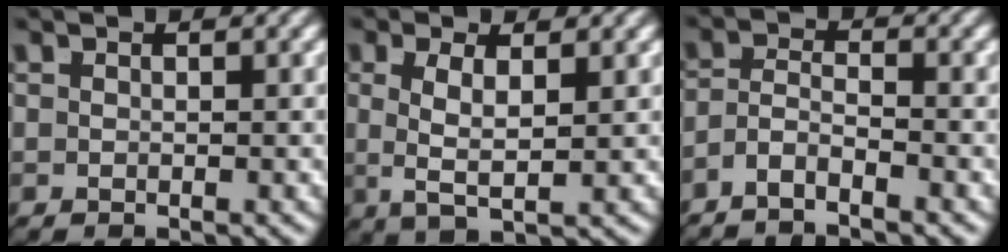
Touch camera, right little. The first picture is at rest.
{"total": 3.9, "force": [0.3, 1.7, 3.5], "torque": [-0.071, -0.009, 0.011]}
{"total": 4.1, "force": [-2.9, 2.3, 1.8], "torque": [-0.045, -0.022, -0.048]}